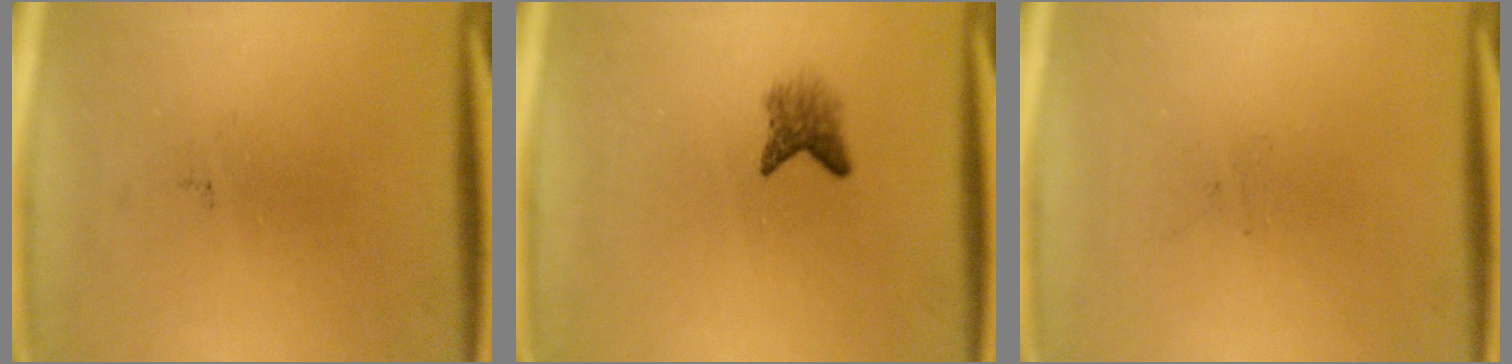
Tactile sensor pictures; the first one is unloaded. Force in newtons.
{"total": 2.3}
{"total": 0.0}